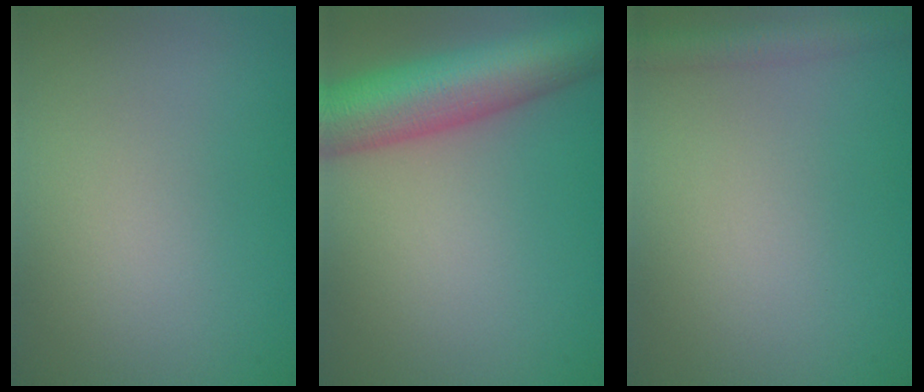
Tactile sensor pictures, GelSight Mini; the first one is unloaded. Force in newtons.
{"total": 9.6, "press": 9.6, "slide": 0.3}
{"total": 2.5, "press": 2.5, "slide": 0.1}